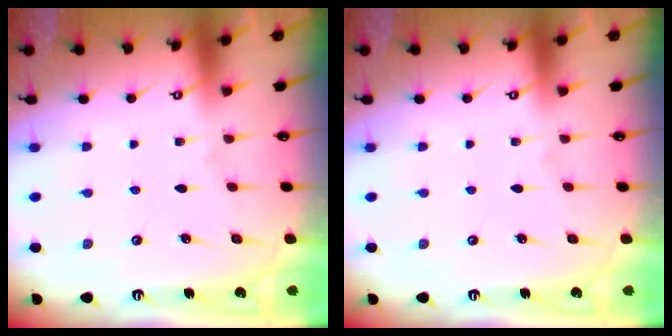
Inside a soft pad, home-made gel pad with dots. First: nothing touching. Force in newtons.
{"total": 0.0}